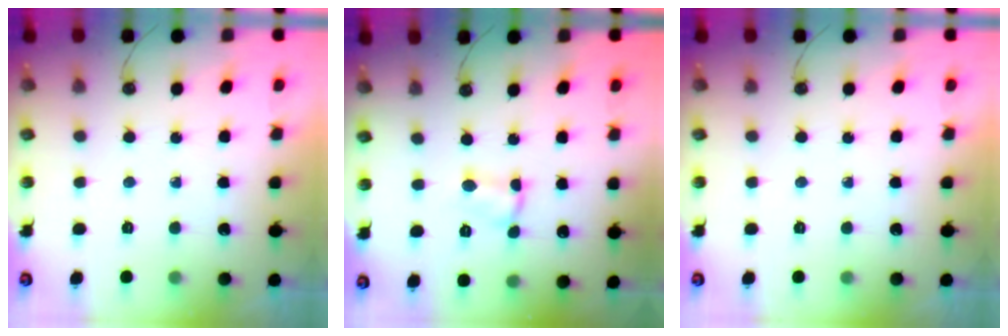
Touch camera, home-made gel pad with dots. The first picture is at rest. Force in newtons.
{"total": 1.6, "press": 1.6, "slide": 0.3}
{"total": 0.0}